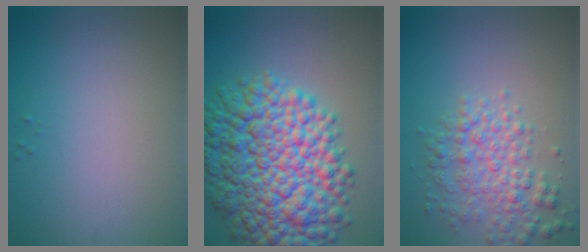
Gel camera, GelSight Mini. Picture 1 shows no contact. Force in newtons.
{"total": 13.4, "press": 13.4, "slide": 0.2}
{"total": 4.3, "press": 4.3, "slide": 0.1}